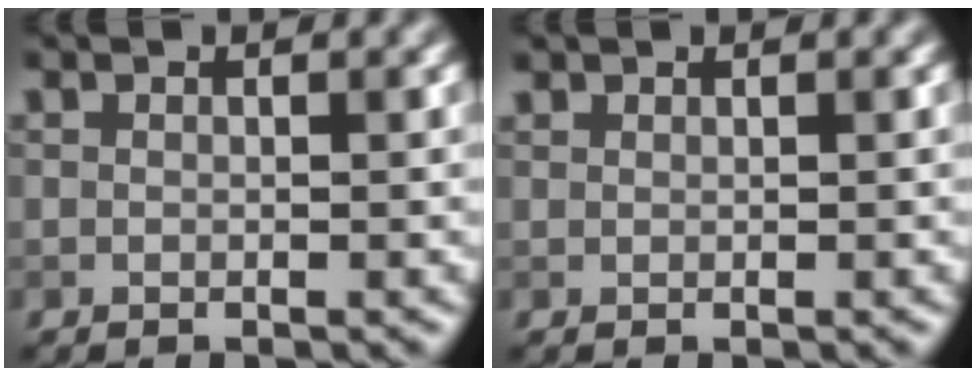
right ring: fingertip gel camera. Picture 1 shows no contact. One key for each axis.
{"total": 0.5, "fx": 0.5, "fy": 0.2, "fz": 0.0, "tx": 0.003, "ty": 0.002, "tz": 0.013}